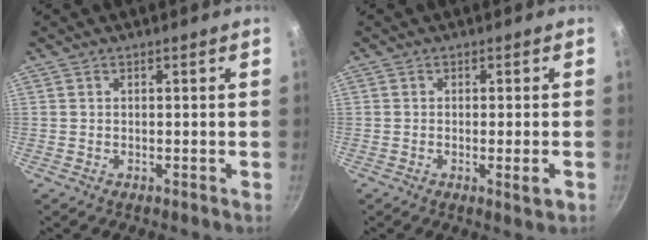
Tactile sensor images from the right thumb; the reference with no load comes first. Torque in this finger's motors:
{"motor_torque": [-0.07, 0.01, -0.15, -0.22, -0.01]}